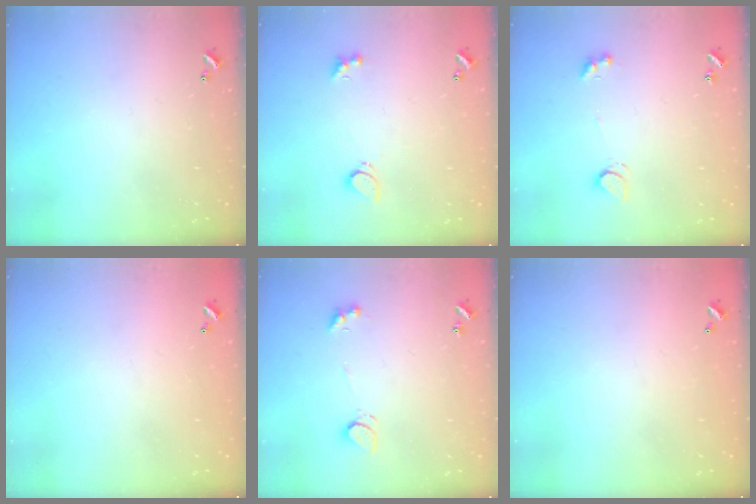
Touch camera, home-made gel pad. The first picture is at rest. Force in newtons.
{"total": 2.2, "press": 2.1, "slide": 0.6}
{"total": 1.4, "press": 1.2, "slide": 0.6}
{"total": 2.9, "press": 2.9, "slide": 0.1}
{"total": 2.4, "press": 2.3, "slide": 0.6}
{"total": 2.9, "press": 2.9, "slide": 0.1}